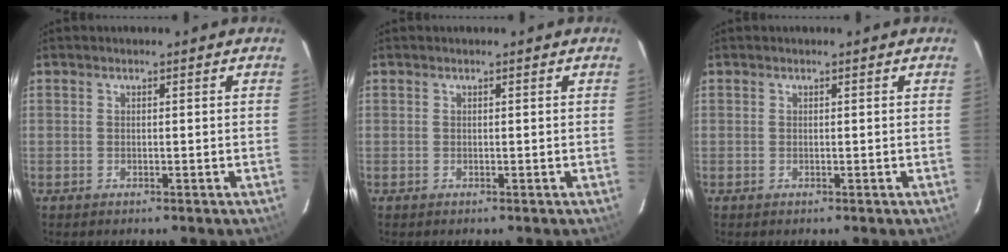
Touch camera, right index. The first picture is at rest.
{"total": 0.0}
{"total": 0.0}